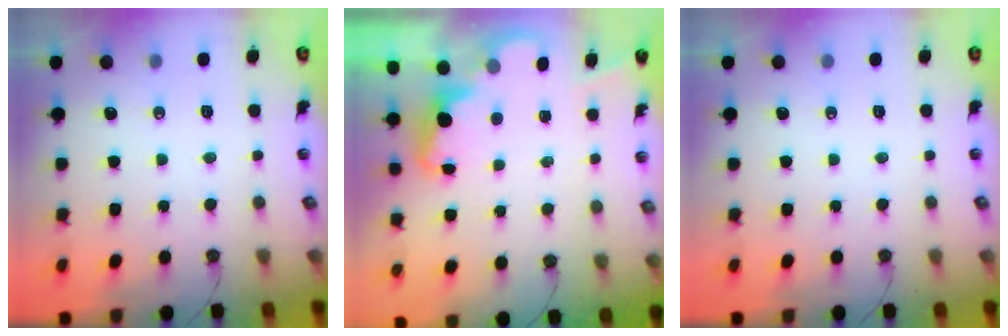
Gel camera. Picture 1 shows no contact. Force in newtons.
{"total": 2.4, "press": 2.3, "slide": 0.5}
{"total": 0.0}